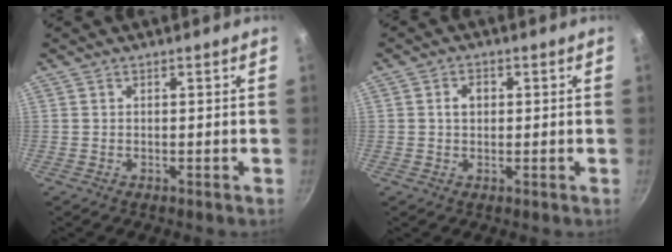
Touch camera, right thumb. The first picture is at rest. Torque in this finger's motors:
{"motor_torque": [0.11, 1.45, 0.51, 0.33, 0.08]}